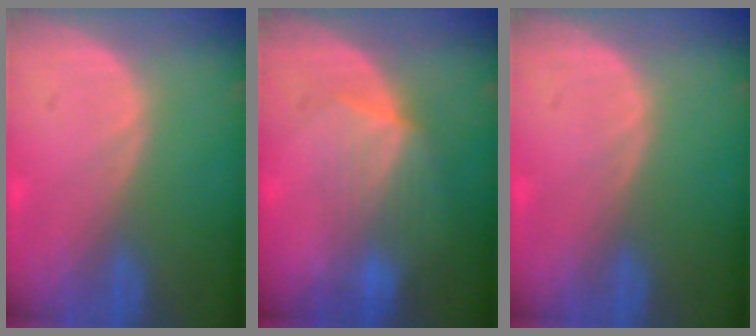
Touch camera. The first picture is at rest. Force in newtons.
{"total": 4.9, "press": 4.7, "slide": 1.2}
{"total": 0.0}